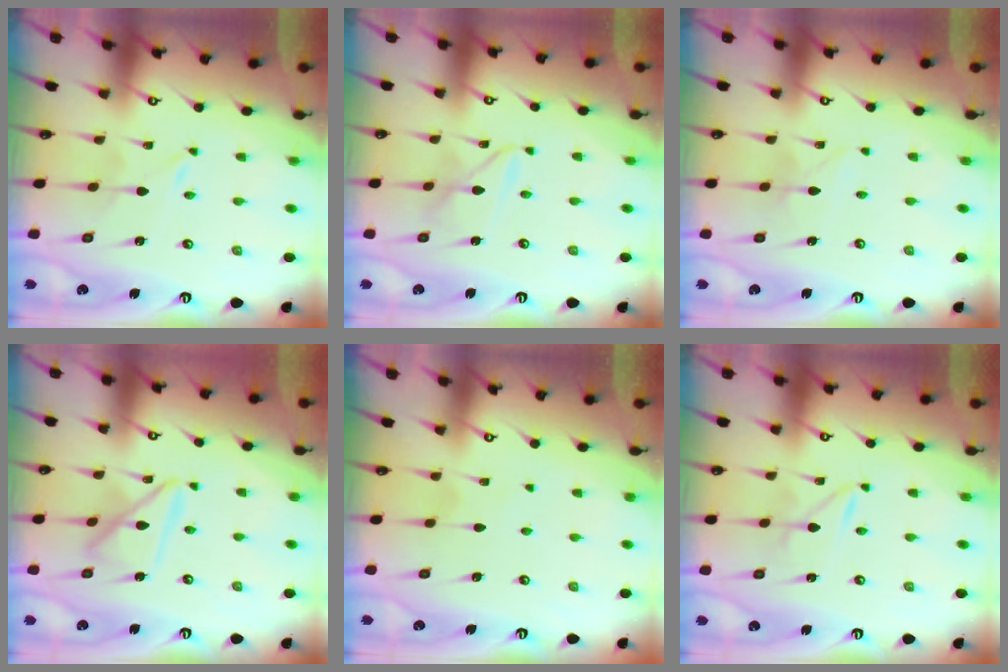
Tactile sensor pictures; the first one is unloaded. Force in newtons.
{"total": 7.3, "press": 7.3, "slide": 0.5}
{"total": 2.7, "press": 2.7, "slide": 0.2}
{"total": 12.4, "press": 12.4, "slide": 1.1}
{"total": 2.2, "press": 2.2, "slide": 0.3}
{"total": 2.3, "press": 2.3, "slide": 0.2}